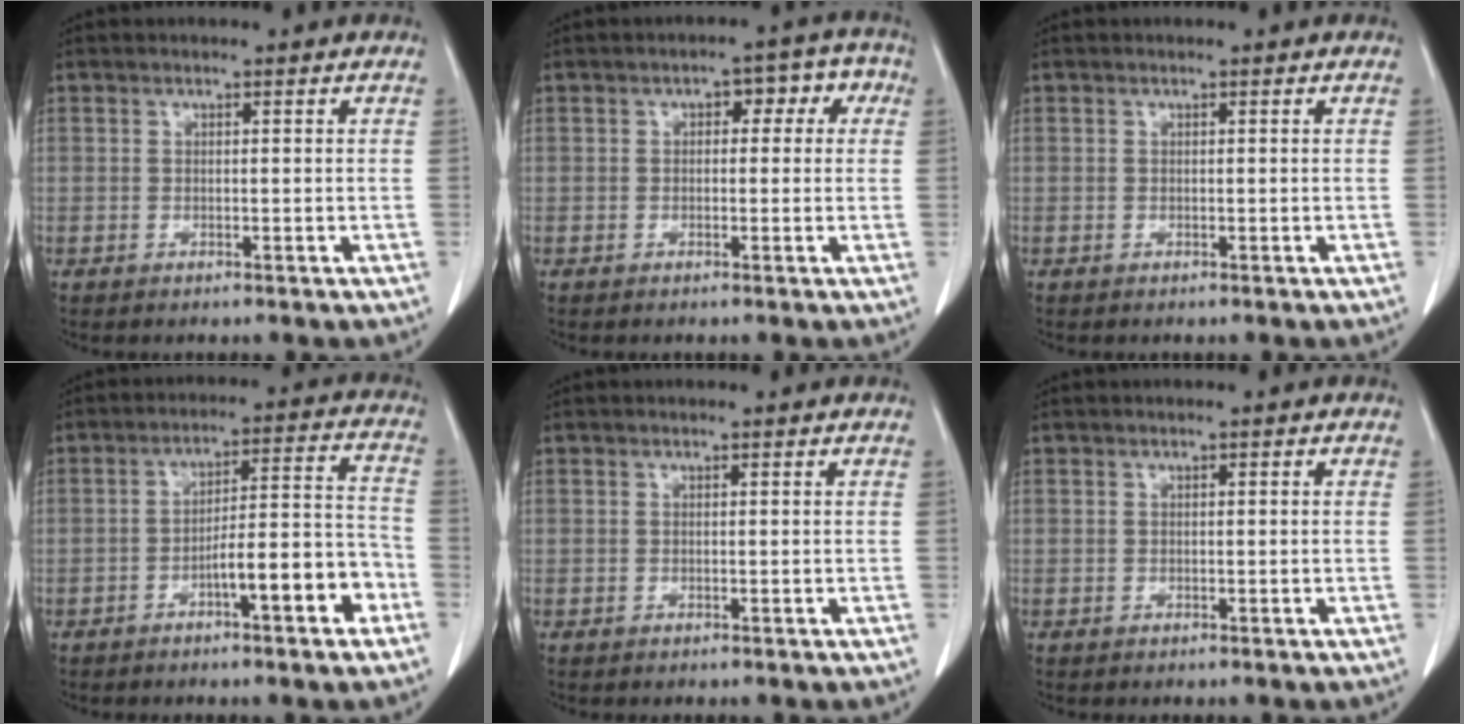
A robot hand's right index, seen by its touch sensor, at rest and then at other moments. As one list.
[{"total": 4.9, "force": [1.1, 2.9, 3.9], "torque": [-0.035, 0.037, 0.009]}, {"total": 0.0}, {"total": 10.0, "force": [-4.8, 1.4, 8.7], "torque": [-0.129, 0.028, -0.067]}, {"total": 0.0}, {"total": 0.0}]